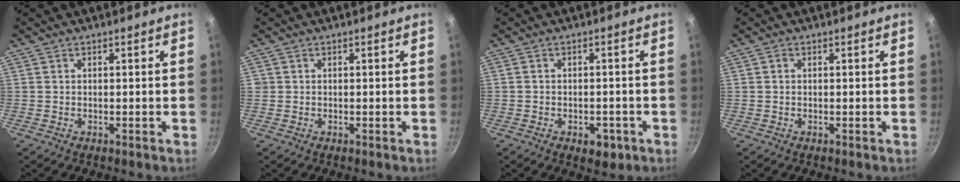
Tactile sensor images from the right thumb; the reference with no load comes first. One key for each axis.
{"total": 0.5, "fx": 0.0, "fy": 0.5, "fz": 0.0, "tx": 0.003, "ty": 0.001, "tz": -0.002}
{"total": 4.5, "fx": -2.1, "fy": 2.8, "fz": 2.8, "tx": -0.023, "ty": 0.016, "tz": -0.019}
{"total": 0.5, "fx": 0.0, "fy": 0.4, "fz": 0.2, "tx": -0.003, "ty": 0.004, "tz": 0.000}